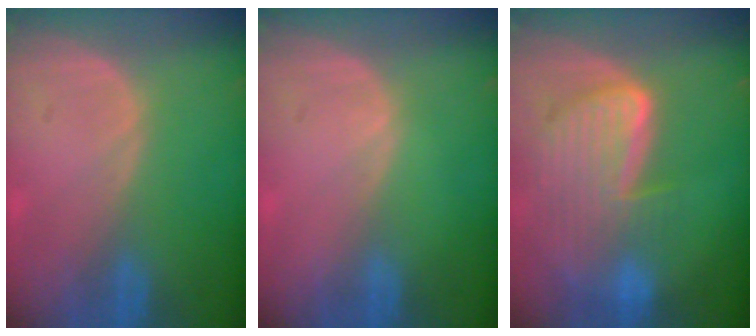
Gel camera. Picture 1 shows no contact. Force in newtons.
{"total": 0.0}
{"total": 9.8, "press": 8.2, "slide": 5.3}